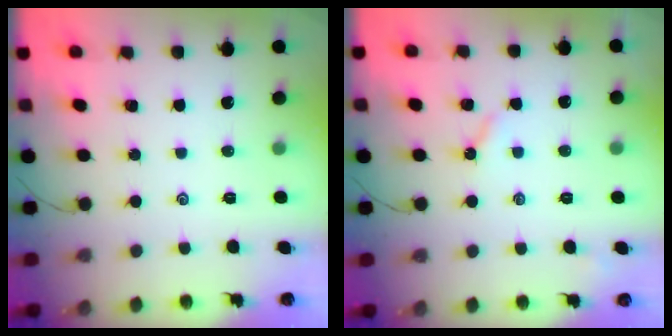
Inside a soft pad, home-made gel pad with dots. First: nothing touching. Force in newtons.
{"total": 2.8, "press": 2.8, "slide": 0.5}